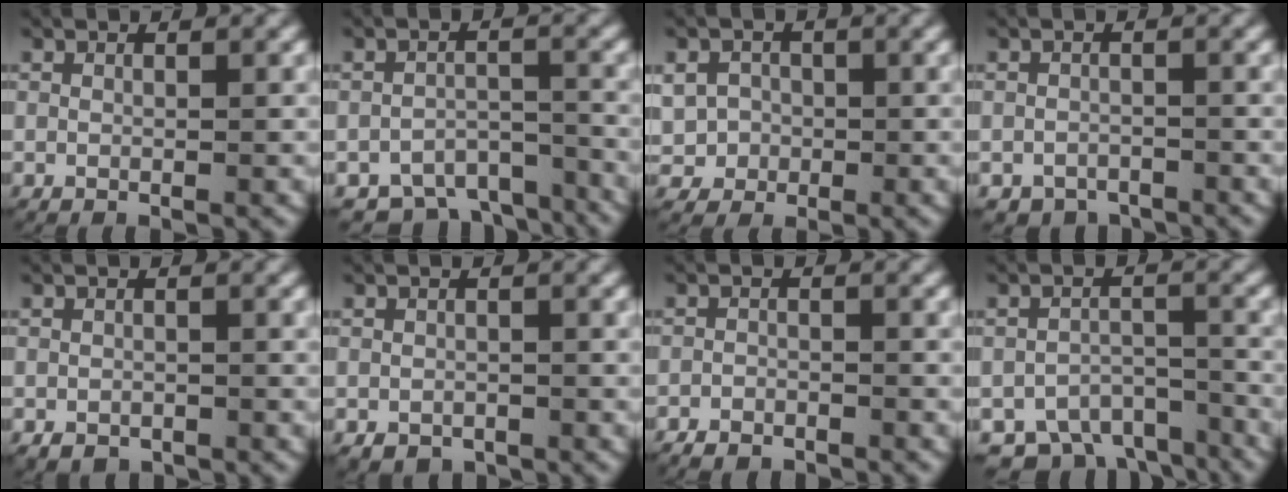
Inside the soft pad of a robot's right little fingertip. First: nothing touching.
{"total": 7.0, "force": [-5.7, 3.4, 2.2], "torque": [-0.014, -0.013, -0.096]}
{"total": 4.8, "force": [-0.3, 4.6, 1.6], "torque": [-0.045, -0.019, 0.000]}
{"total": 3.7, "force": [-3.0, 2.1, 0.1], "torque": [0.010, -0.011, -0.051]}
{"total": 1.5, "force": [-1.0, 1.0, 0.4], "torque": [-0.006, -0.007, -0.013]}
{"total": 2.0, "force": [-1.1, 1.5, 0.6], "torque": [-0.009, -0.010, -0.013]}
{"total": 2.2, "force": [-2.1, 0.8, 0.2], "torque": [-0.005, -0.008, -0.037]}
{"total": 7.6, "force": [-5.6, 4.3, 2.9], "torque": [-0.037, -0.018, -0.093]}